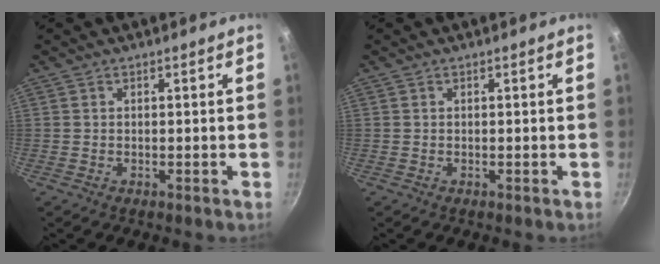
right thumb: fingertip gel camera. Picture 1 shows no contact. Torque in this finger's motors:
{"motor_torque": [-0.14, 0.12, -0.01, 0.00, 0.06]}